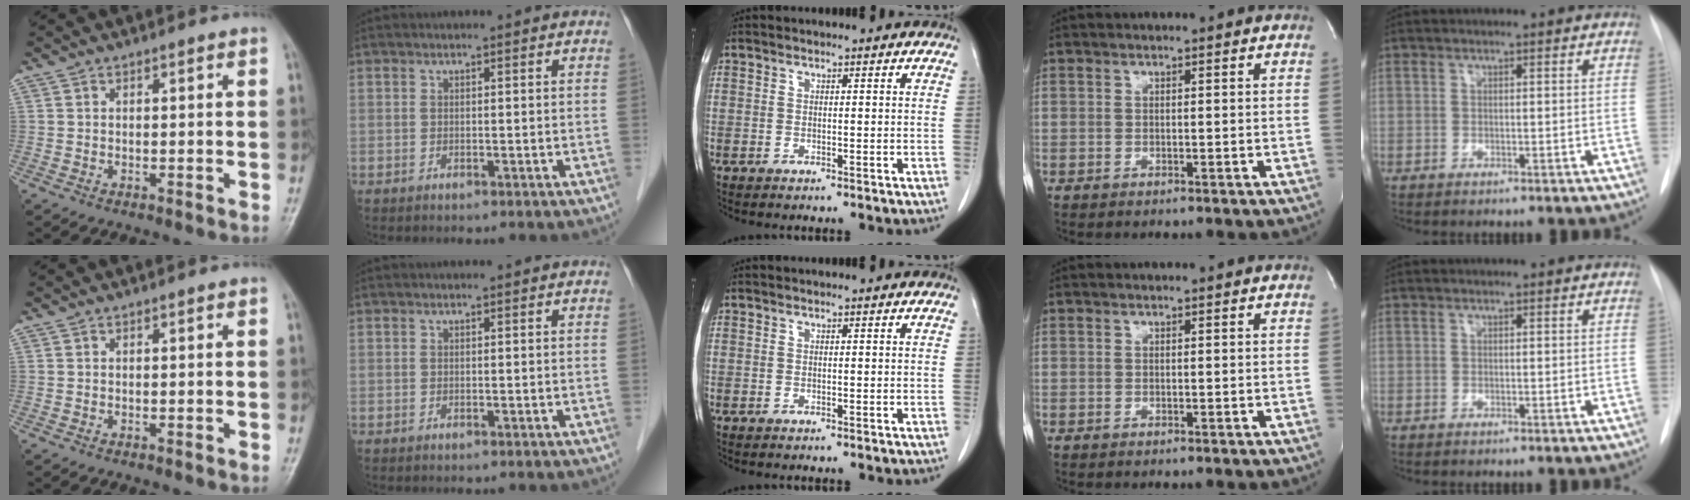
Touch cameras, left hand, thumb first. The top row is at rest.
{}